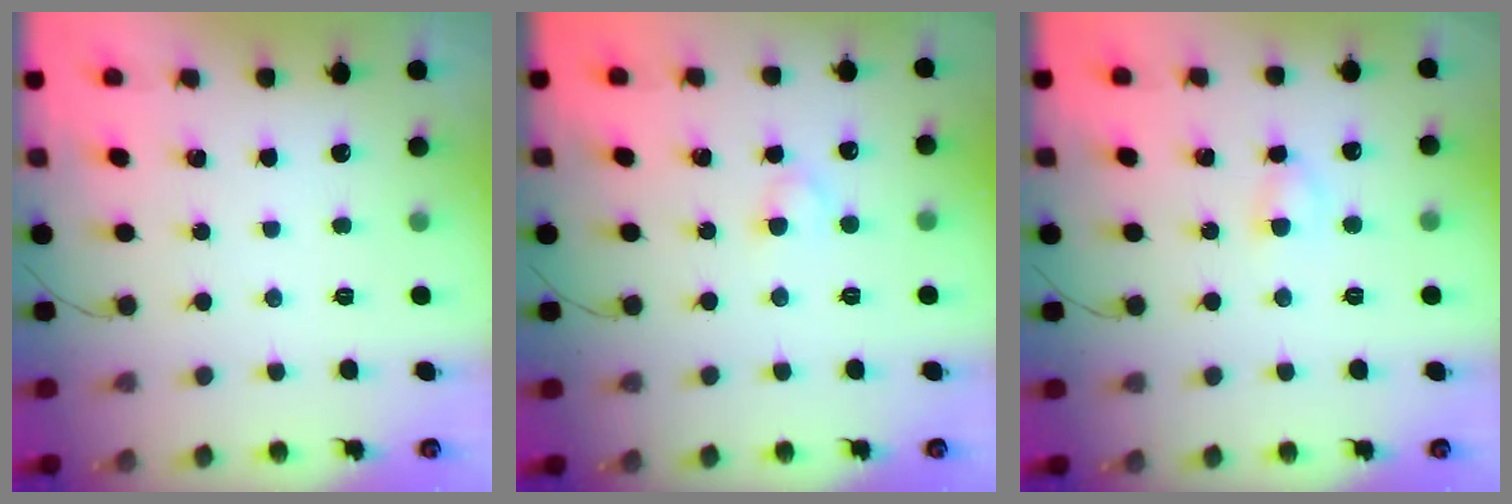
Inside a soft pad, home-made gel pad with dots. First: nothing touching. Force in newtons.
{"total": 2.0, "press": 1.7, "slide": 0.9}
{"total": 3.8, "press": 3.5, "slide": 1.4}